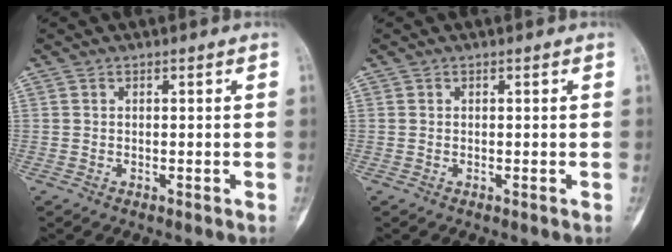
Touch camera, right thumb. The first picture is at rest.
{"total": 0.0}